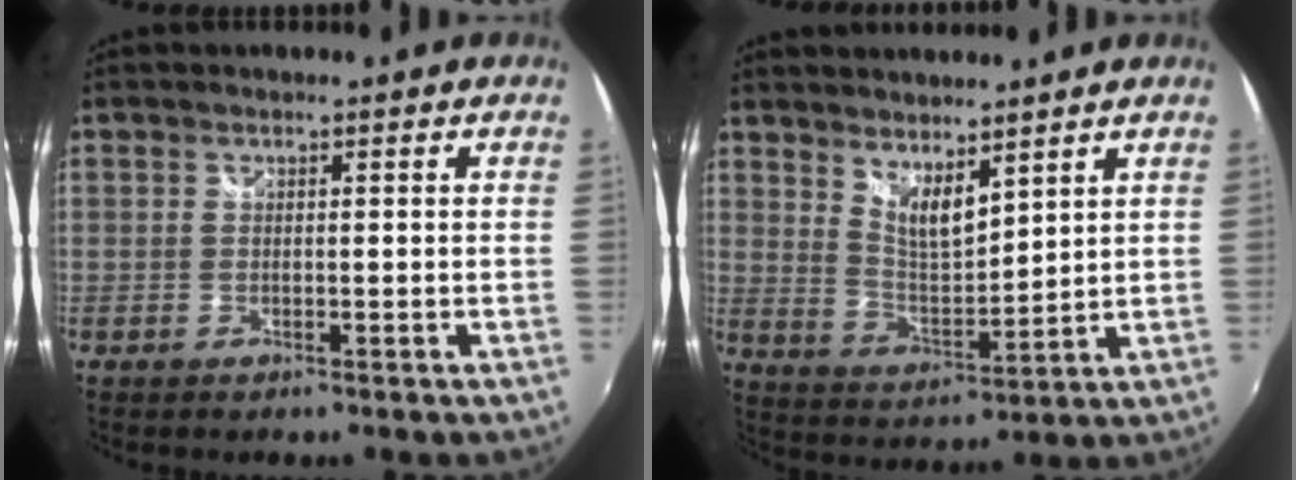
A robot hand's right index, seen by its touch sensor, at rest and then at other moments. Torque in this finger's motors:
{"motor_torque": [-0.05, 0.14, 0.00, 0.01]}